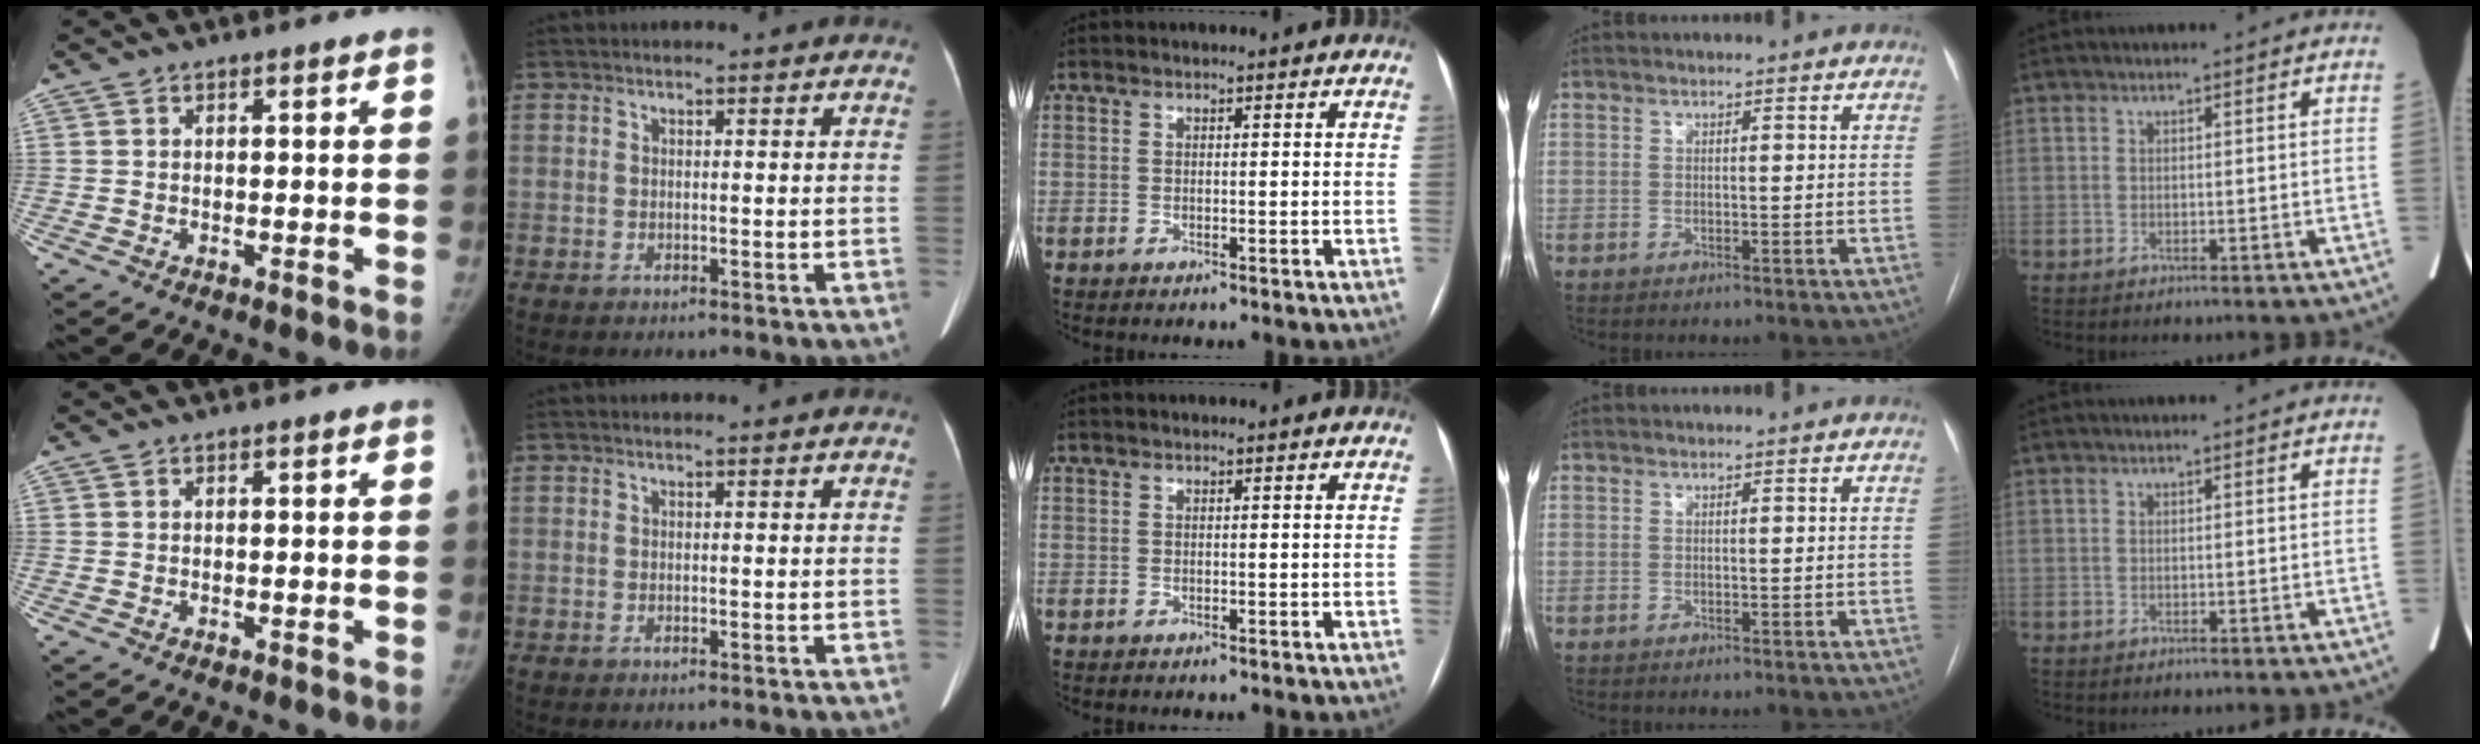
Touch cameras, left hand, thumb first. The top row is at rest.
{}